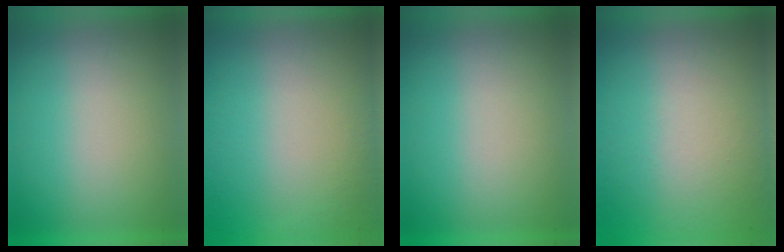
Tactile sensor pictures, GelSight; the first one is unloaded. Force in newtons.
{"total": 2.8}
{"total": 0.0}
{"total": 8.1}